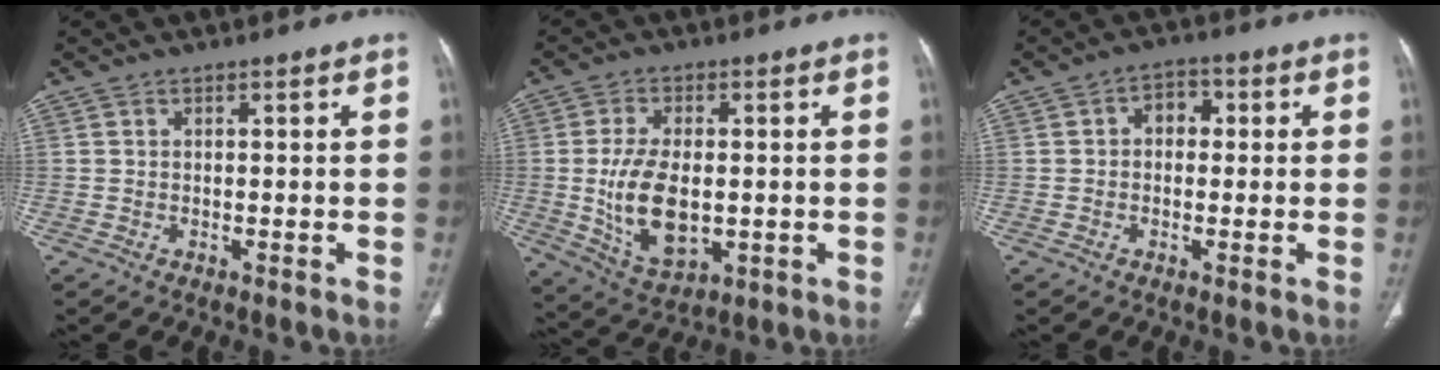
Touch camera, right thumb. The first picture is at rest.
{"total": 12.5, "force": [-0.9, 6.9, 10.4], "torque": [-0.189, -0.011, -0.001]}
{"total": 4.2, "force": [0.4, 3.1, 2.8], "torque": [-0.020, 0.014, -0.003]}